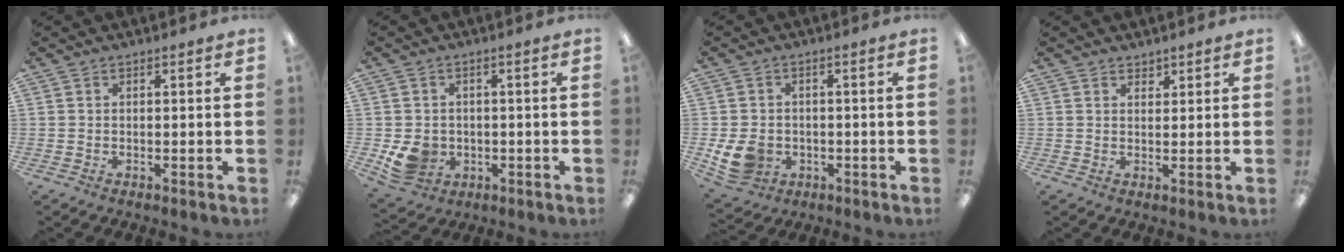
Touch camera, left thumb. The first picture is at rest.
{"total": 7.2, "force": [-1.3, 6.2, 3.3], "torque": [-0.064, 0.010, -0.019]}
{"total": 8.3, "force": [-1.9, 6.7, 4.4], "torque": [-0.090, 0.008, -0.033]}
{"total": 1.8, "force": [1.6, 0.9, 0.1], "torque": [0.007, -0.006, 0.029]}